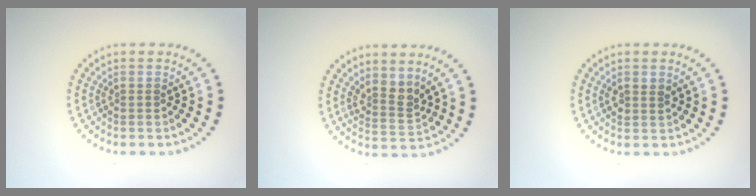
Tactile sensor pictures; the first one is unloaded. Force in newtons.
{"total": 2.5, "press": 1.8, "slide": 1.7}
{"total": 1.2, "press": 1.1, "slide": 0.6}